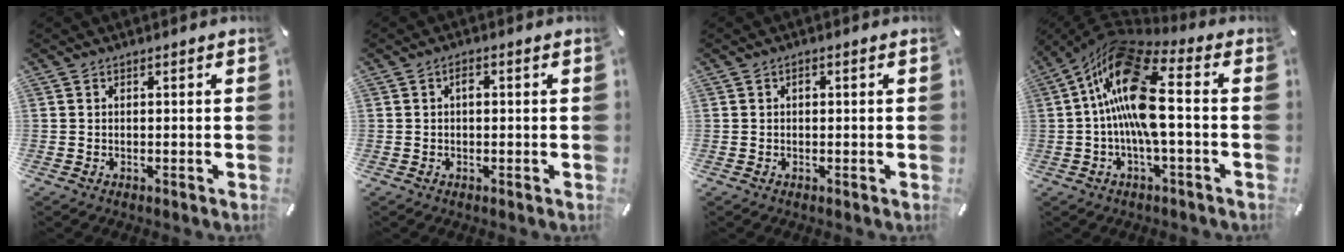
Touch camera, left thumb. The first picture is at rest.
{"total": 1.8, "force": [0.1, 1.1, 1.4], "torque": [-0.029, 0.005, -0.001]}
{"total": 1.1, "force": [0.1, 0.8, 0.7], "torque": [-0.006, 0.002, -0.002]}
{"total": 18.5, "force": [0.1, 7.6, 16.9], "torque": [-0.323, 0.002, 0.005]}